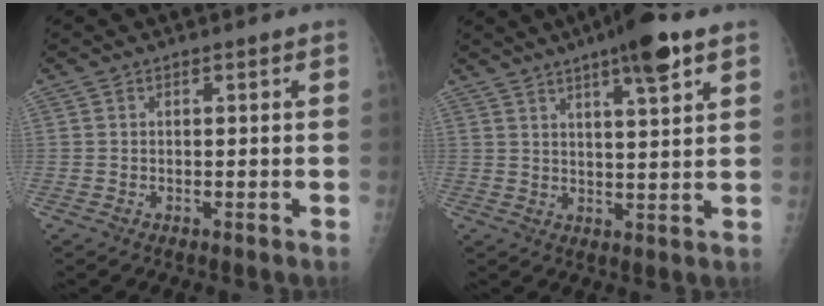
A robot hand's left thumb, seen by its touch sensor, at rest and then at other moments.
{"total": 9.9, "force": [5.9, 1.7, 7.8], "torque": [-0.114, -0.019, 0.087]}